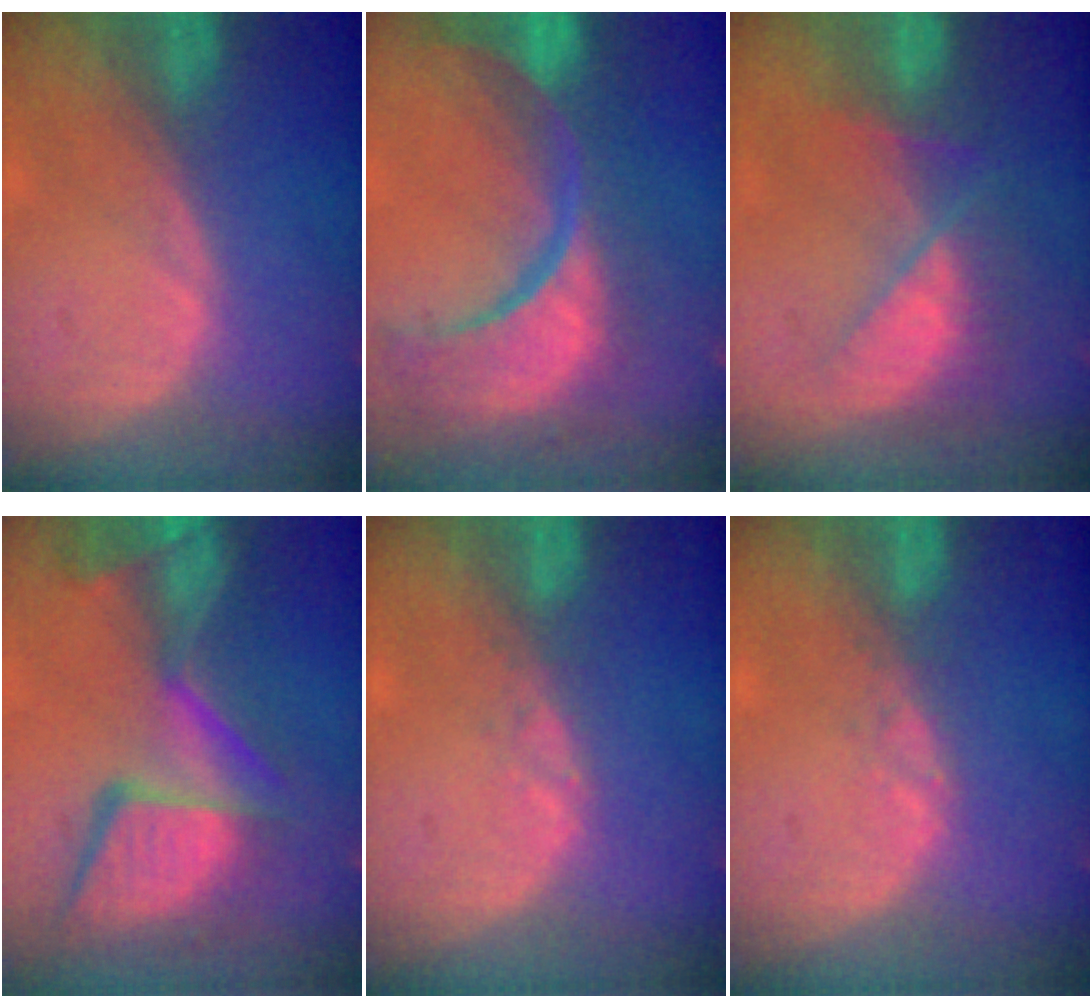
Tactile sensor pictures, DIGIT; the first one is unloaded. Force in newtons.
{"total": 15.3, "press": 12.1, "slide": 9.4}
{"total": 8.1, "press": 7.0, "slide": 4.1}
{"total": 13.7, "press": 11.2, "slide": 8.0}
{"total": 1.0, "press": 1.0, "slide": 0.2}
{"total": 1.0, "press": 1.0, "slide": 0.2}